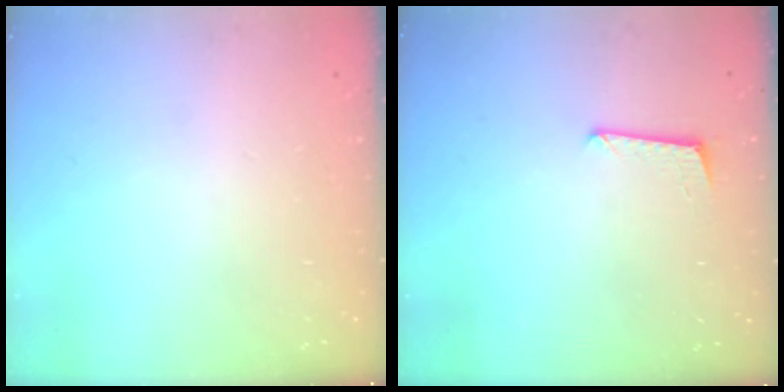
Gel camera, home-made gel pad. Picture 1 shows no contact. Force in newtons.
{"total": 5.6, "press": 5.5, "slide": 0.5}